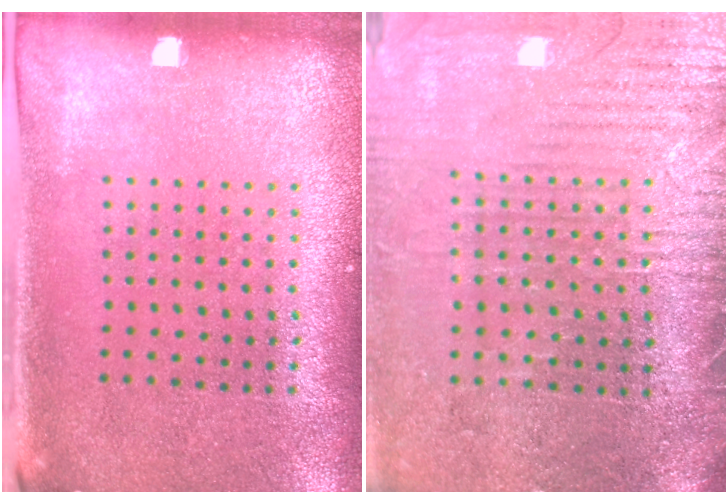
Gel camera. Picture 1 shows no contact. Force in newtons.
{"total": 3.7, "press": 3.4, "slide": 1.4}